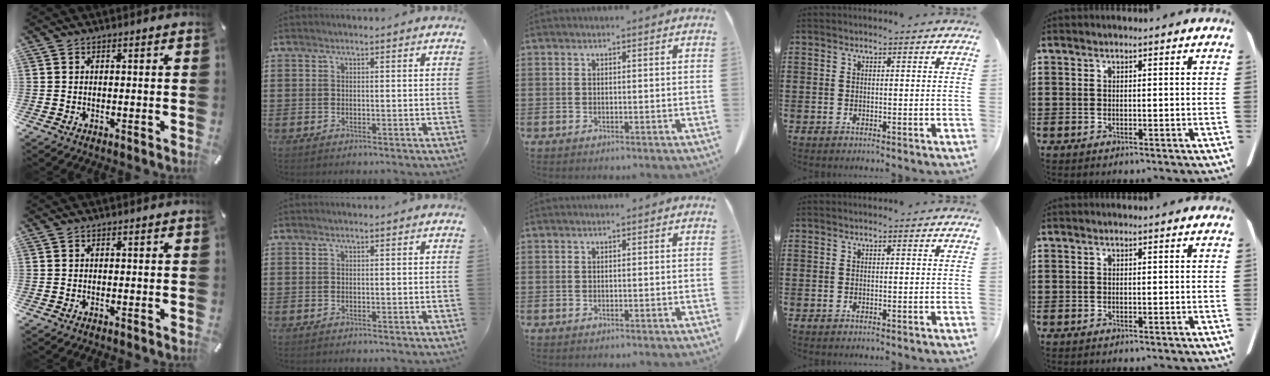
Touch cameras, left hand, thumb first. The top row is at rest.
{}